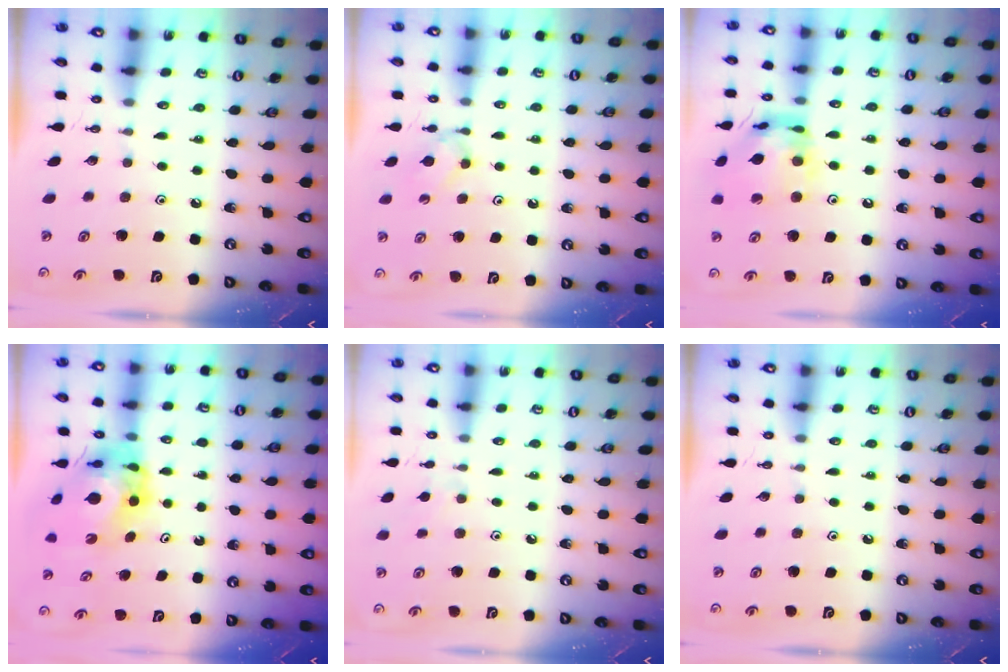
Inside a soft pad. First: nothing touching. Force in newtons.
{"total": 3.0, "press": 2.9, "slide": 0.7}
{"total": 16.1, "press": 16.0, "slide": 1.6}
{"total": 10.9, "press": 10.9, "slide": 0.6}
{"total": 4.8, "press": 4.7, "slide": 0.8}
{"total": 0.0}